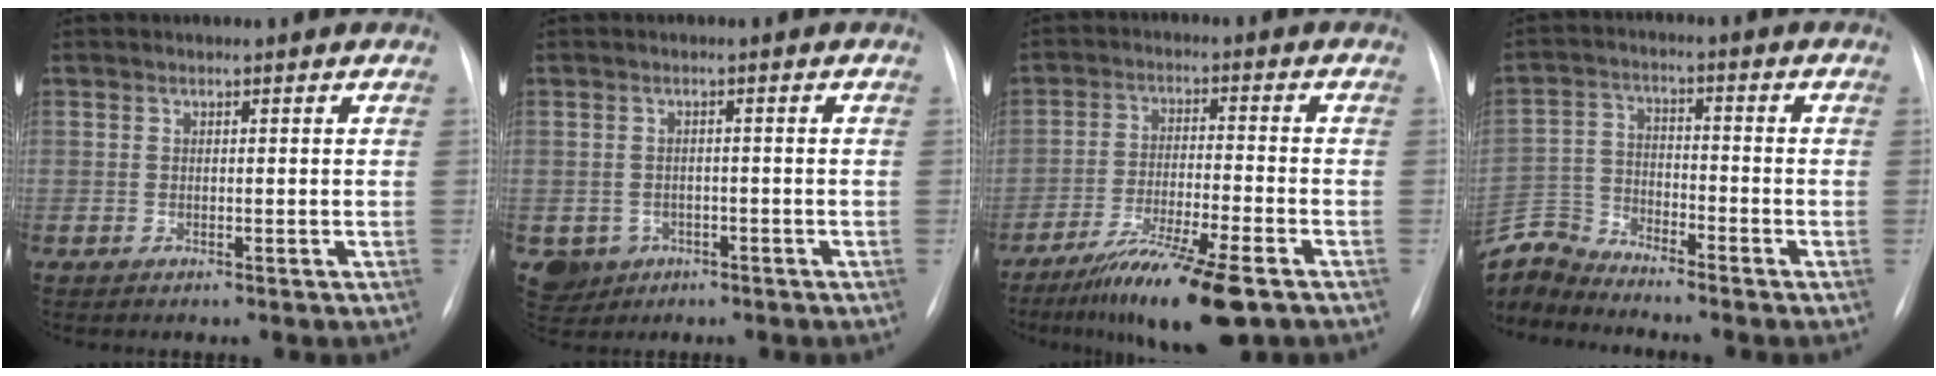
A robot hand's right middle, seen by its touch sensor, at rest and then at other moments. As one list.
[{"total": 4.4, "force": [-1.9, 3.9, 0.6], "torque": [-0.009, 0.008, -0.025]}, {"total": 12.1, "force": [-8.1, 0.6, 9.0], "torque": [-0.160, -0.035, -0.138]}, {"total": 7.6, "force": [-7.6, 0.2, -0.2], "torque": [-0.006, 0.006, -0.151]}]